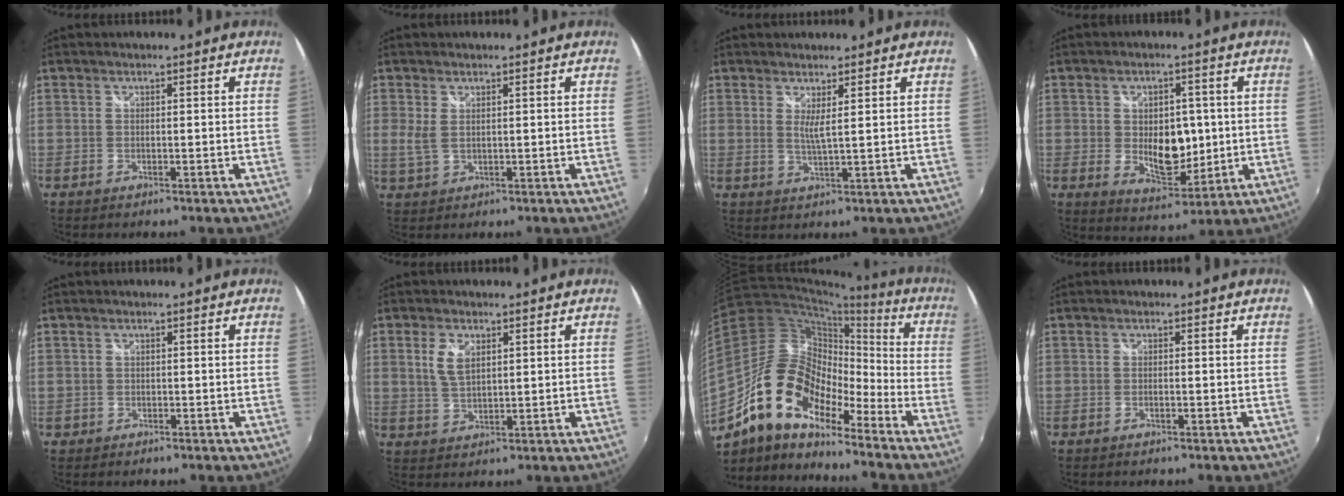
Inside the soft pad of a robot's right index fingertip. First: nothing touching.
{"total": 2.6, "force": [0.5, 1.3, 2.2], "torque": [-0.046, -0.002, 0.012]}
{"total": 2.4, "force": [1.1, -0.3, 2.1], "torque": [-0.039, -0.008, 0.016]}
{"total": 9.3, "force": [-0.3, 5.6, 7.5], "torque": [-0.119, -0.008, 0.004]}
{"total": 1.1, "force": [-0.3, 1.1, 0.0], "torque": [-0.003, 0.001, -0.003]}
{"total": 4.7, "force": [1.8, 2.4, 3.6], "torque": [-0.072, 0.003, 0.036]}
{"total": 16.1, "force": [-11.4, 6.6, 9.2], "torque": [-0.157, 0.001, -0.228]}
{"total": 0.6, "force": [-0.4, 0.0, 0.5], "torque": [-0.009, 0.000, -0.007]}